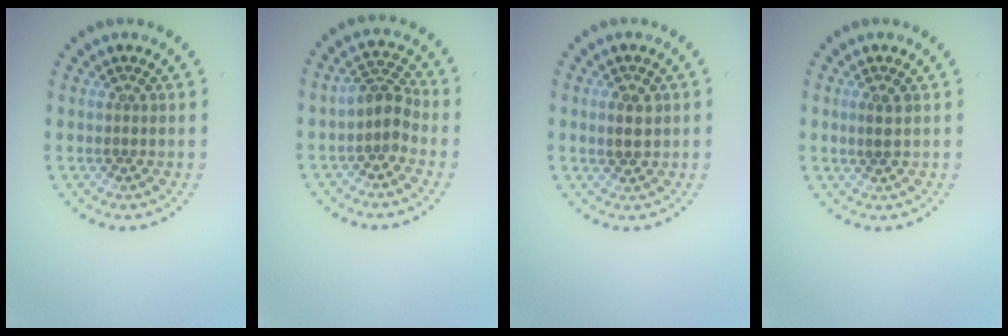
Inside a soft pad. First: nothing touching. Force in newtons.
{"total": 2.5, "press": 2.0, "slide": 1.4}
{"total": 1.9, "press": 1.9, "slide": 0.2}
{"total": 1.2, "press": 1.1, "slide": 0.4}